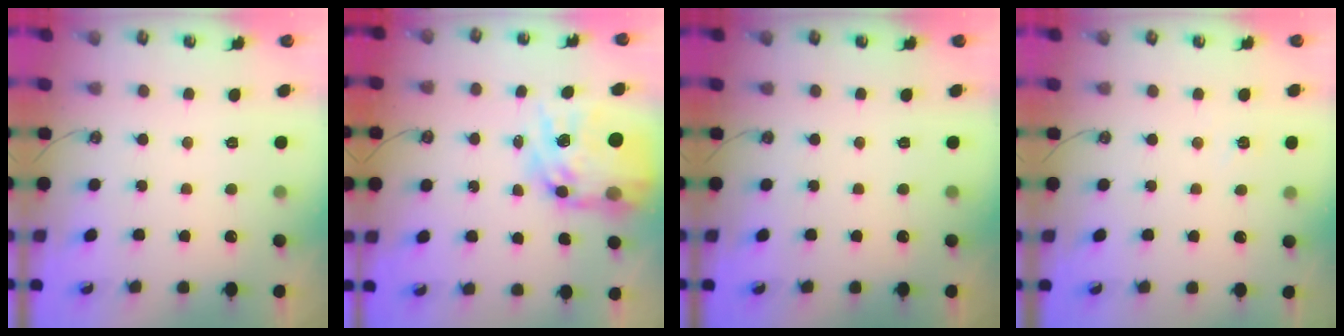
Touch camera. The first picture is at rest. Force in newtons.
{"total": 19.2, "press": 19.2, "slide": 1.5}
{"total": 0.0}
{"total": 3.0, "press": 3.0, "slide": 0.4}